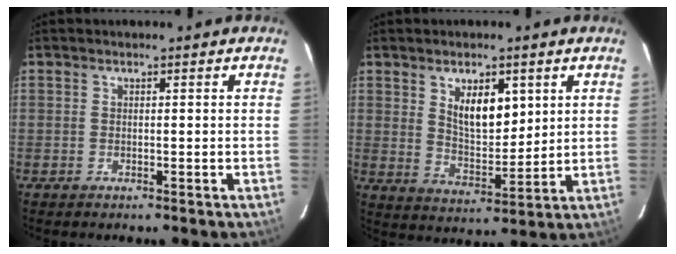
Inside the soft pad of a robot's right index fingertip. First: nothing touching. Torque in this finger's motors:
{"motor_torque": [0.25, 0.09, 0.28, 0.08]}